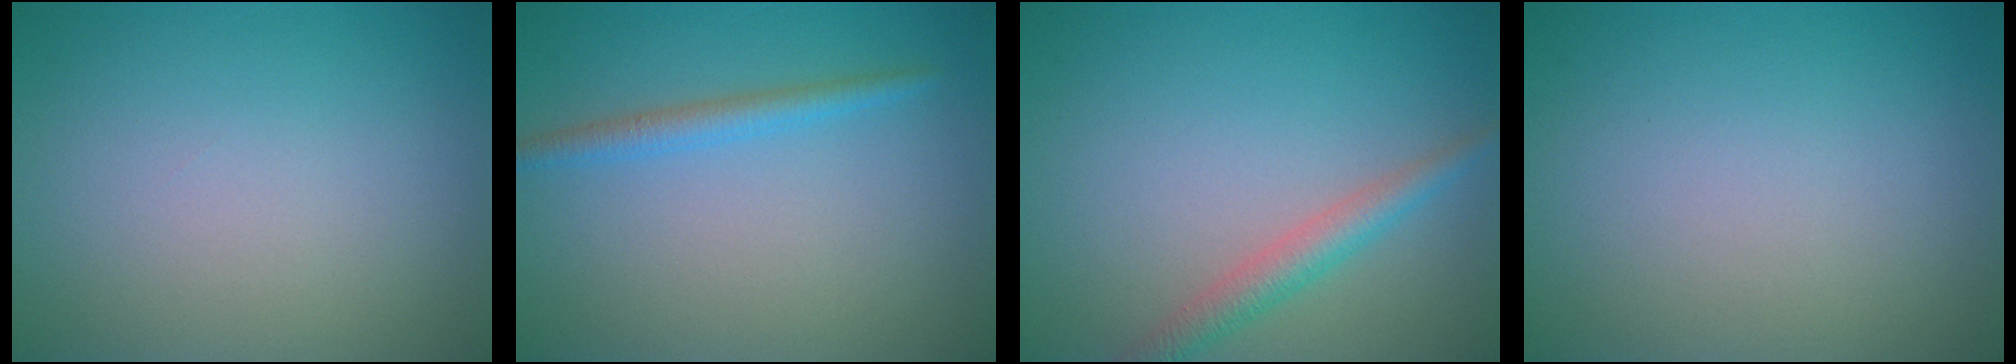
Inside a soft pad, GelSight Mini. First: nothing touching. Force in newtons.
{"total": 1.9, "press": 1.8, "slide": 0.2}
{"total": 2.5, "press": 2.5, "slide": 0.1}
{"total": 0.0}